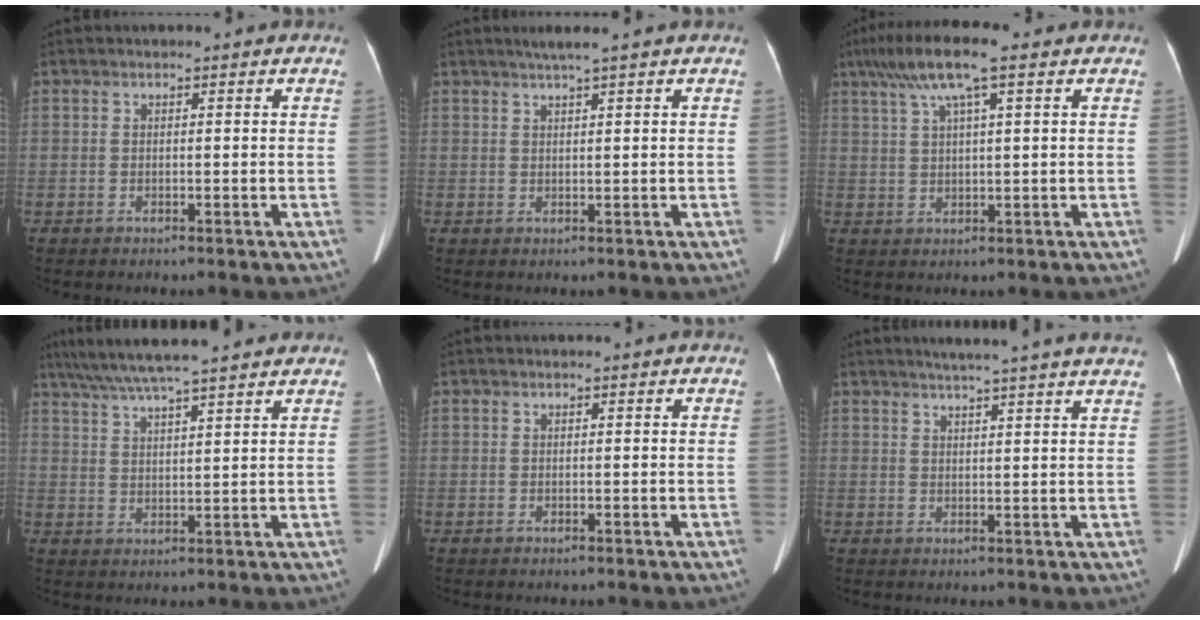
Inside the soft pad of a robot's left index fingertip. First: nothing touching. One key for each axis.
{"total": 2.5, "fx": 1.8, "fy": -0.7, "fz": 1.6, "tx": -0.030, "ty": 0.004, "tz": 0.033}
{"total": 8.0, "fx": 4.3, "fy": 0.7, "fz": 6.7, "tx": -0.134, "ty": 0.028, "tz": 0.075}
{"total": 15.4, "fx": 13.1, "fy": 0.8, "fz": 8.1, "tx": -0.143, "ty": 0.045, "tz": 0.195}
{"total": 0.0}
{"total": 12.4, "fx": 10.8, "fy": -0.7, "fz": 6.1, "tx": -0.090, "ty": 0.004, "tz": 0.120}